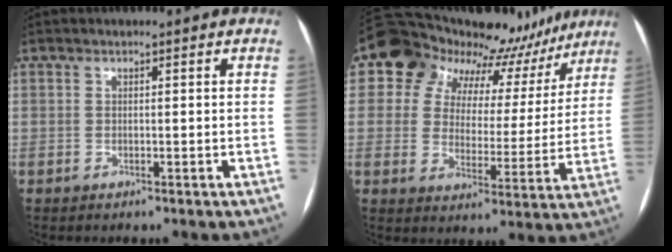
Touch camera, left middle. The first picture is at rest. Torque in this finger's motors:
{"motor_torque": [0.69, -0.68, 0.25, 0.04]}